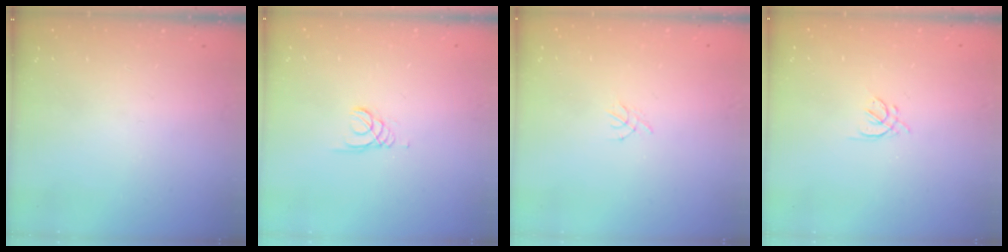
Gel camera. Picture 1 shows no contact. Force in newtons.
{"total": 1.5, "press": 1.5, "slide": 0.1}
{"total": 1.3, "press": 1.2, "slide": 0.4}
{"total": 2.8, "press": 2.8, "slide": 0.7}